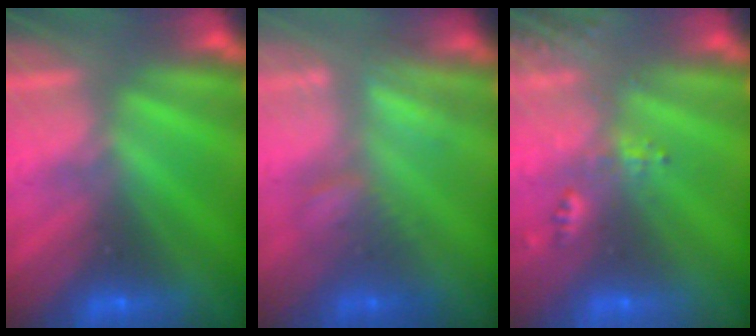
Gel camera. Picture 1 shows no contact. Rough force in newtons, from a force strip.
{"total": 2.8}
{"total": 2.4}